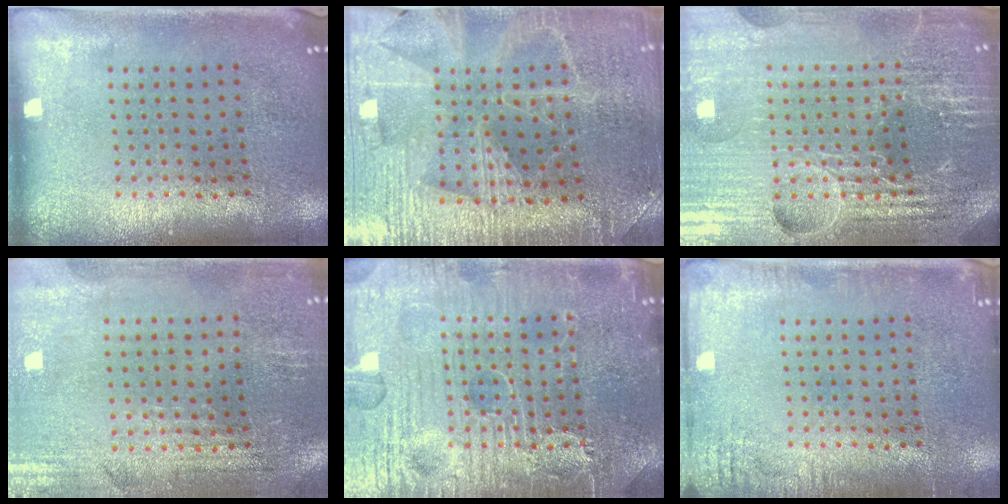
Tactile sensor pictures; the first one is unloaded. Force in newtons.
{"total": 3.4, "press": 3.3, "slide": 0.7}
{"total": 6.3, "press": 5.6, "slide": 3.0}
{"total": 0.8, "press": 0.7, "slide": 0.5}
{"total": 7.9, "press": 7.8, "slide": 0.9}
{"total": 1.8, "press": 1.8, "slide": 0.1}